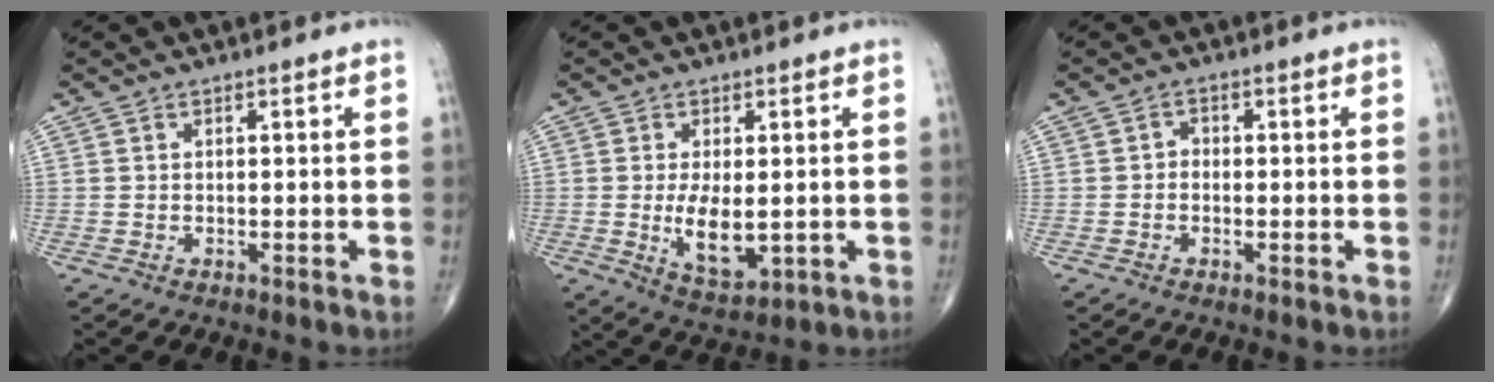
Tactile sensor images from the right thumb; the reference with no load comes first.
{"total": 7.5, "force": [-0.5, 3.6, 6.6], "torque": [-0.106, -0.017, 0.002]}
{"total": 1.3, "force": [-0.4, 1.0, 0.6], "torque": [0.005, 0.005, -0.014]}